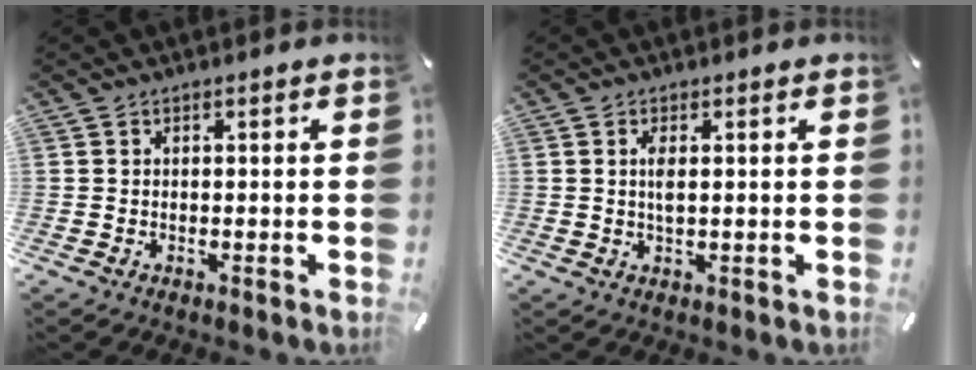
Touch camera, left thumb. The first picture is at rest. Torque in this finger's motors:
{"motor_torque": [0.40, 0.27, 0.44, -0.08, 0.00]}